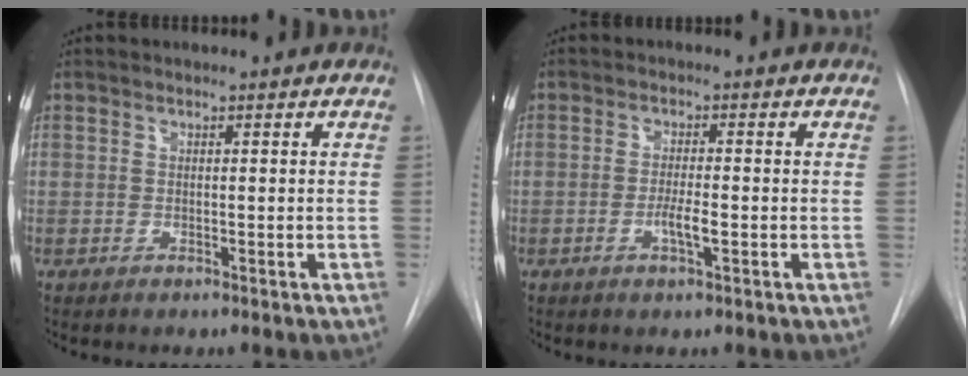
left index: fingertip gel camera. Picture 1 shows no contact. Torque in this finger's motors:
{"motor_torque": [0.55, 0.13, 0.03, 0.04]}